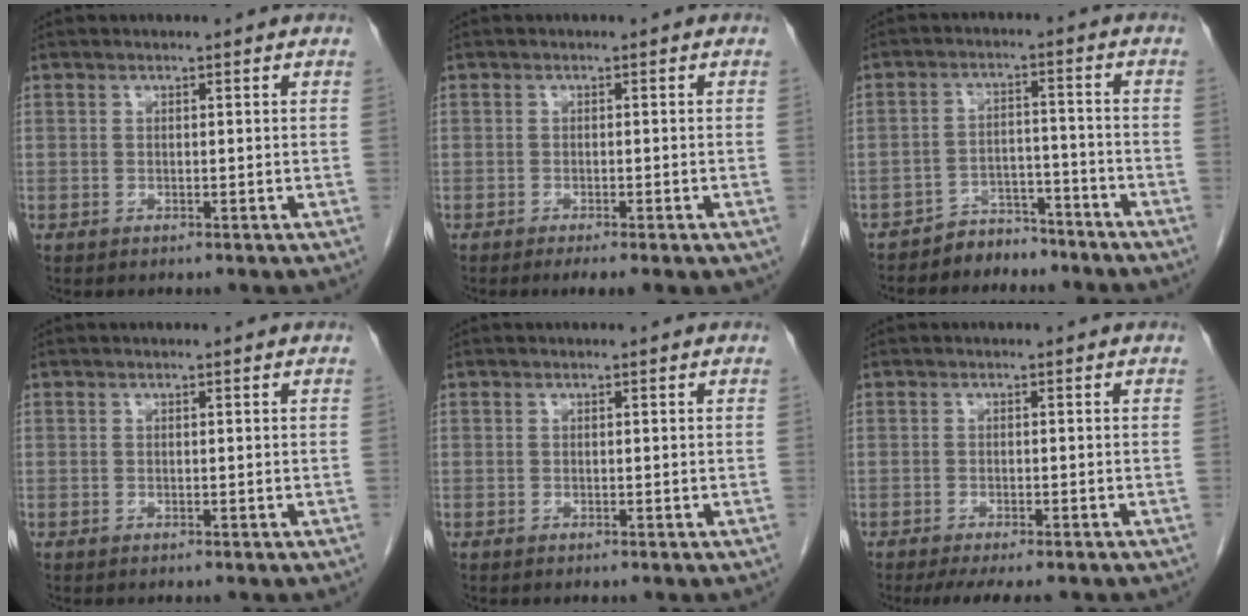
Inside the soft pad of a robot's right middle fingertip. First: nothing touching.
{"total": 4.8, "force": [-3.2, 0.9, 3.5], "torque": [-0.038, -0.010, -0.040]}
{"total": 5.6, "force": [-5.1, 2.5, 0.1], "torque": [0.007, 0.012, -0.085]}
{"total": 0.0}
{"total": 0.0}
{"total": 7.1, "force": [-5.8, 1.4, 3.8], "torque": [-0.049, -0.011, -0.084]}